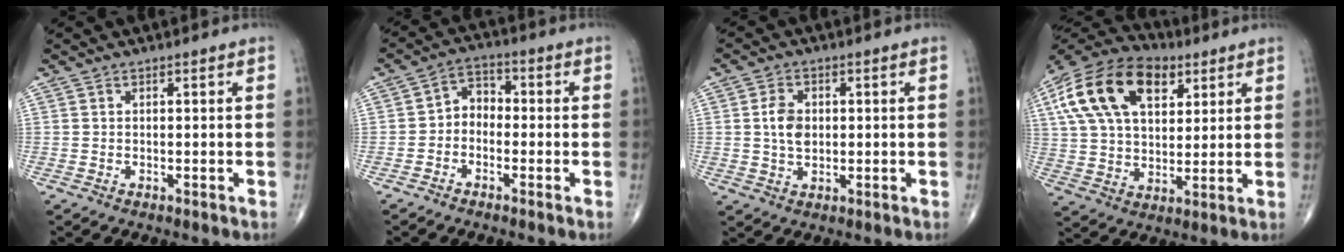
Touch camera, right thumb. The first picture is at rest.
{"total": 4.8, "force": [-1.3, 3.7, 2.8], "torque": [-0.024, 0.026, -0.040]}
{"total": 5.3, "force": [0.5, 3.7, 3.8], "torque": [-0.061, -0.001, 0.009]}
{"total": 21.1, "force": [8.4, 12.5, 14.8], "torque": [-0.260, 0.005, 0.144]}